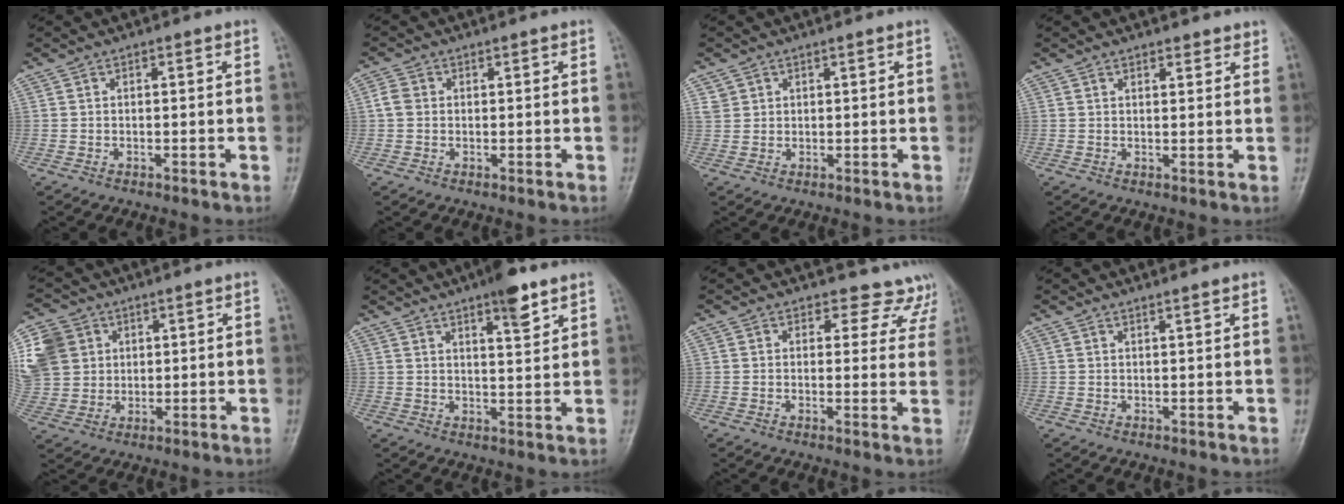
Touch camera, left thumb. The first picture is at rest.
{"total": 2.3, "force": [0.3, 1.9, 1.3], "torque": [-0.024, 0.006, 0.002]}
{"total": 2.0, "force": [1.2, 1.5, 0.3], "torque": [0.007, -0.001, 0.020]}
{"total": 2.7, "force": [2.4, 1.0, 0.7], "torque": [0.011, -0.010, 0.027]}
{"total": 13.1, "force": [4.2, 11.0, 5.6], "torque": [-0.121, 0.010, 0.086]}
{"total": 6.9, "force": [4.6, 1.6, 4.9], "torque": [-0.064, -0.027, 0.067]}
{"total": 9.5, "force": [8.3, 4.6, 0.3], "torque": [0.057, -0.041, 0.060]}
{"total": 1.0, "force": [0.9, -0.3, 0.3], "torque": [-0.008, -0.010, 0.017]}